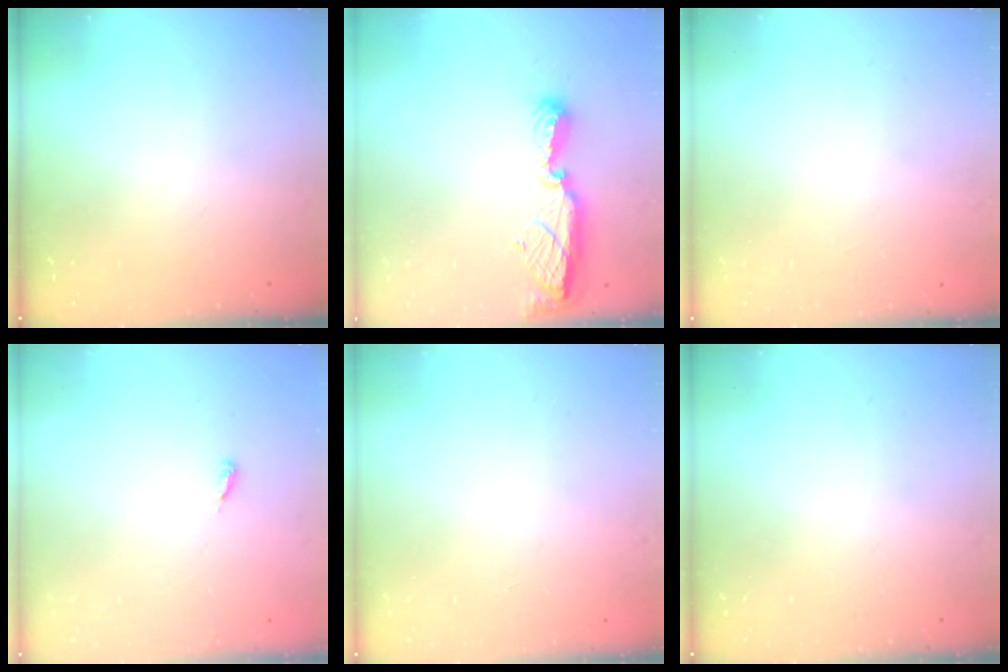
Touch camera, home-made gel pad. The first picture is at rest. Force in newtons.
{"total": 9.0, "press": 9.0, "slide": 0.8}
{"total": 1.0, "press": 0.8, "slide": 0.6}
{"total": 2.9, "press": 2.9, "slide": 0.2}
{"total": 1.1, "press": 0.9, "slide": 0.6}
{"total": 0.0}